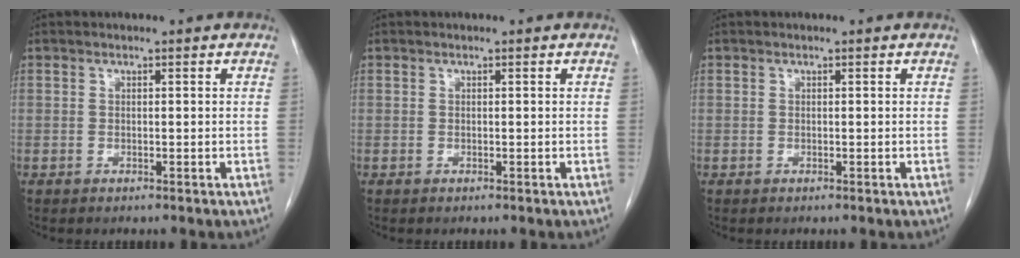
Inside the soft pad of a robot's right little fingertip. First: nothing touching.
{"total": 0.0}
{"total": 0.0}